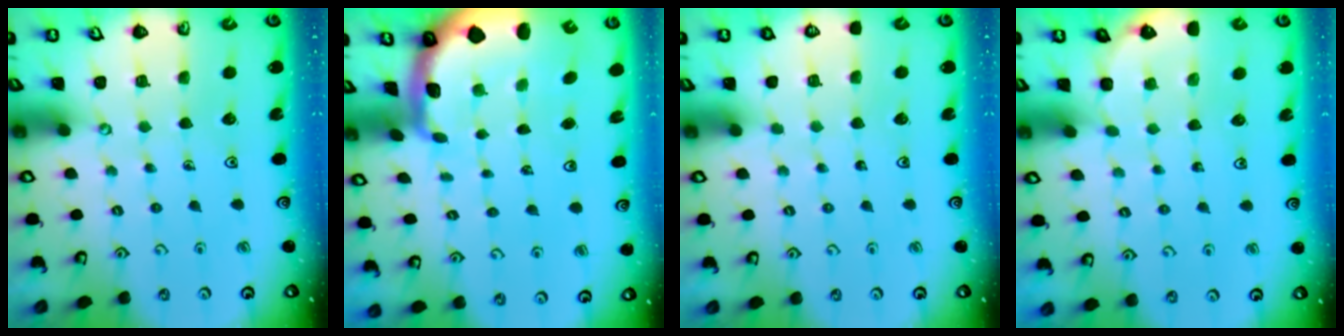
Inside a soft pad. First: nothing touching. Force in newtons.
{"total": 1.9, "press": 1.9, "slide": 0.6}
{"total": 0.0}
{"total": 1.7, "press": 1.7, "slide": 0.1}